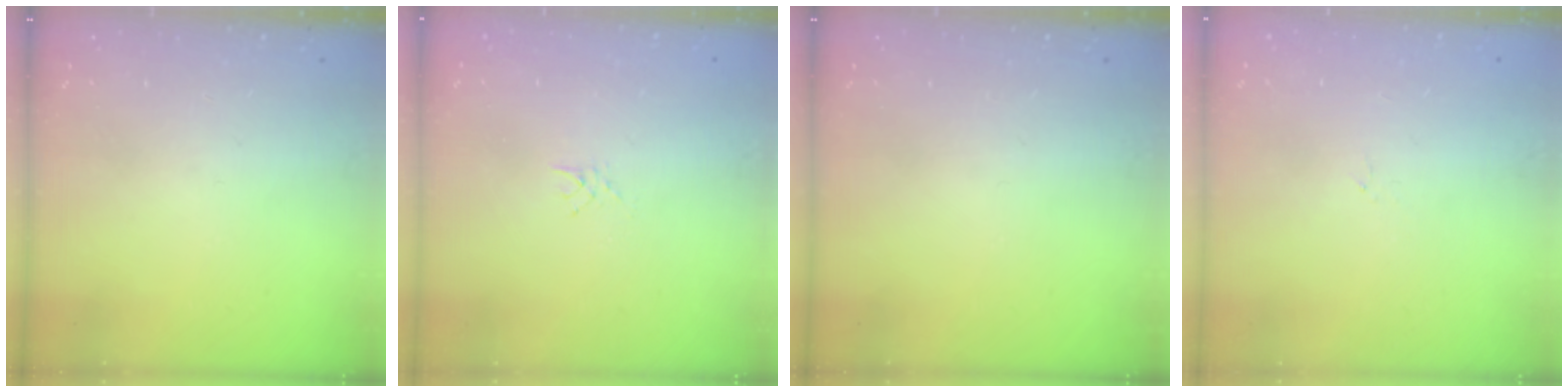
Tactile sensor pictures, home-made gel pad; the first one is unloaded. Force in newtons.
{"total": 2.4, "press": 2.4, "slide": 0.4}
{"total": 0.0}
{"total": 0.0}